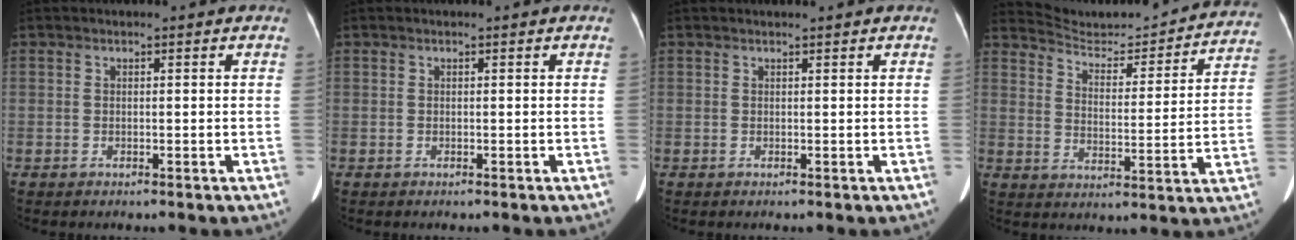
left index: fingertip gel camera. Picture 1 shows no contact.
{"total": 0.0}
{"total": 0.9, "force": [0.8, -0.1, 0.3], "torque": [-0.006, 0.010, 0.017]}
{"total": 18.9, "force": [18.3, 3.4, 3.6], "torque": [-0.043, -0.036, 0.232]}